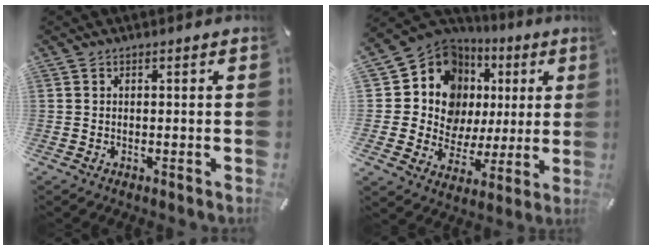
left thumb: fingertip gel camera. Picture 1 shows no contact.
{"total": 13.5, "force": [5.5, 11.4, 4.5], "torque": [-0.075, -0.063, 0.111]}